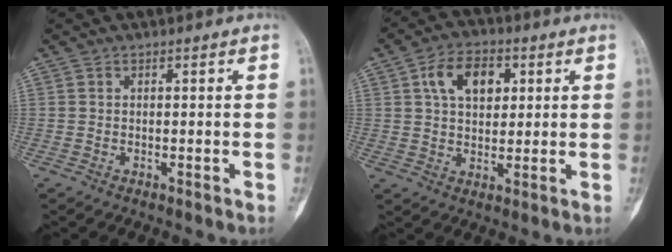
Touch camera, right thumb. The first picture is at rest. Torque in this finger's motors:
{"motor_torque": [-0.56, 1.90, 0.34, -0.19, 0.30]}